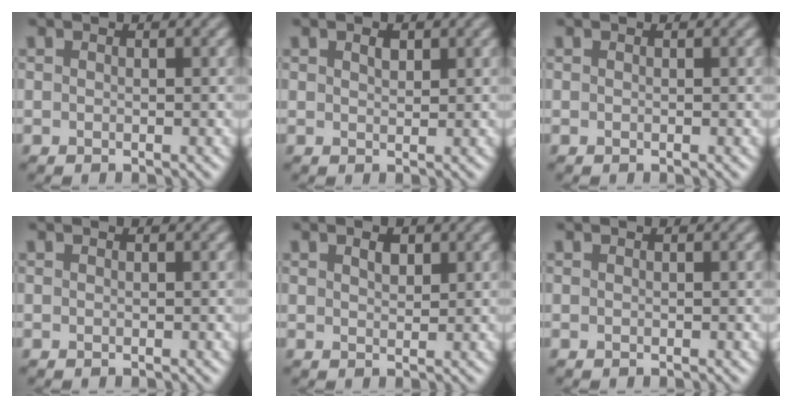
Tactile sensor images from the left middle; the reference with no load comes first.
{"total": 1.1, "force": [0.7, 0.5, 0.7], "torque": [-0.013, 0.001, 0.012]}
{"total": 0.0}
{"total": 0.0}
{"total": 1.4, "force": [0.9, 0.7, 0.9], "torque": [-0.014, 0.002, 0.016]}
{"total": 0.0}